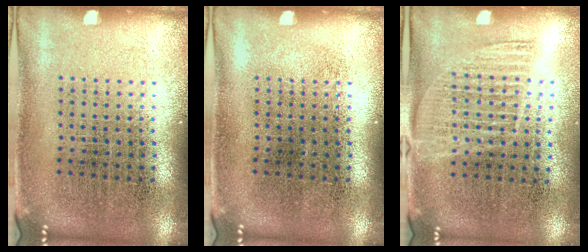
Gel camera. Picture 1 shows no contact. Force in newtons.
{"total": 0.0}
{"total": 1.3, "press": 1.1, "slide": 0.6}